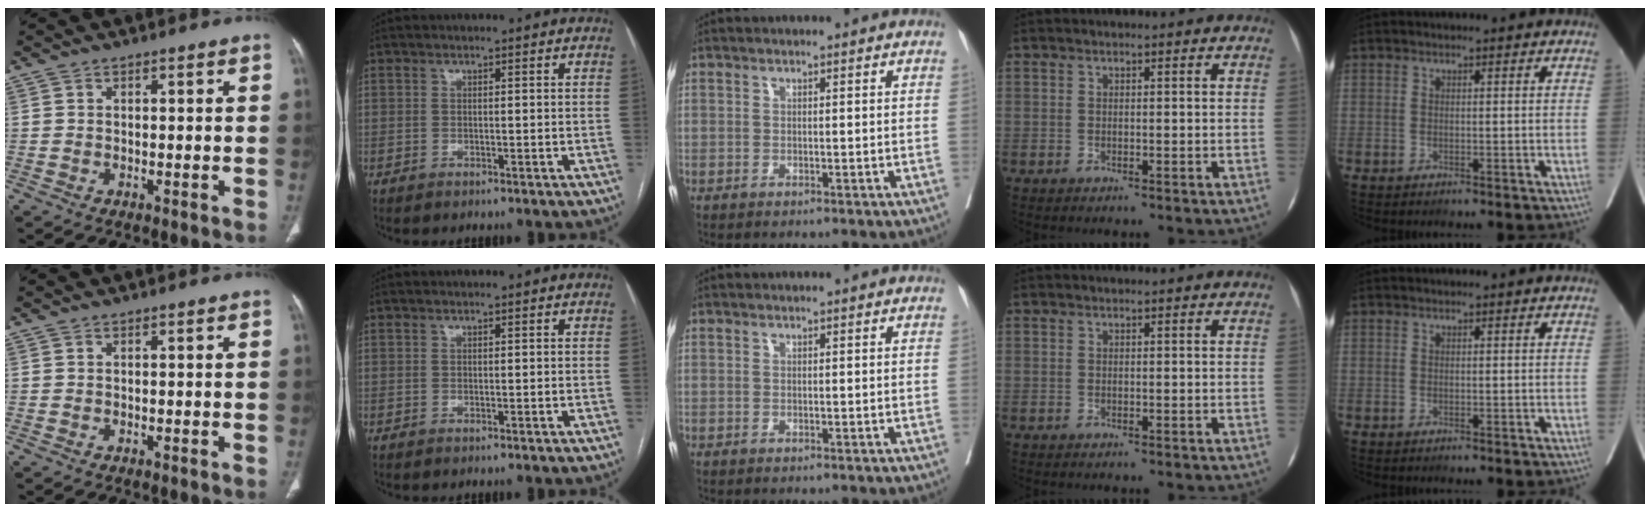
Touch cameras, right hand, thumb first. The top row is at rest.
{}